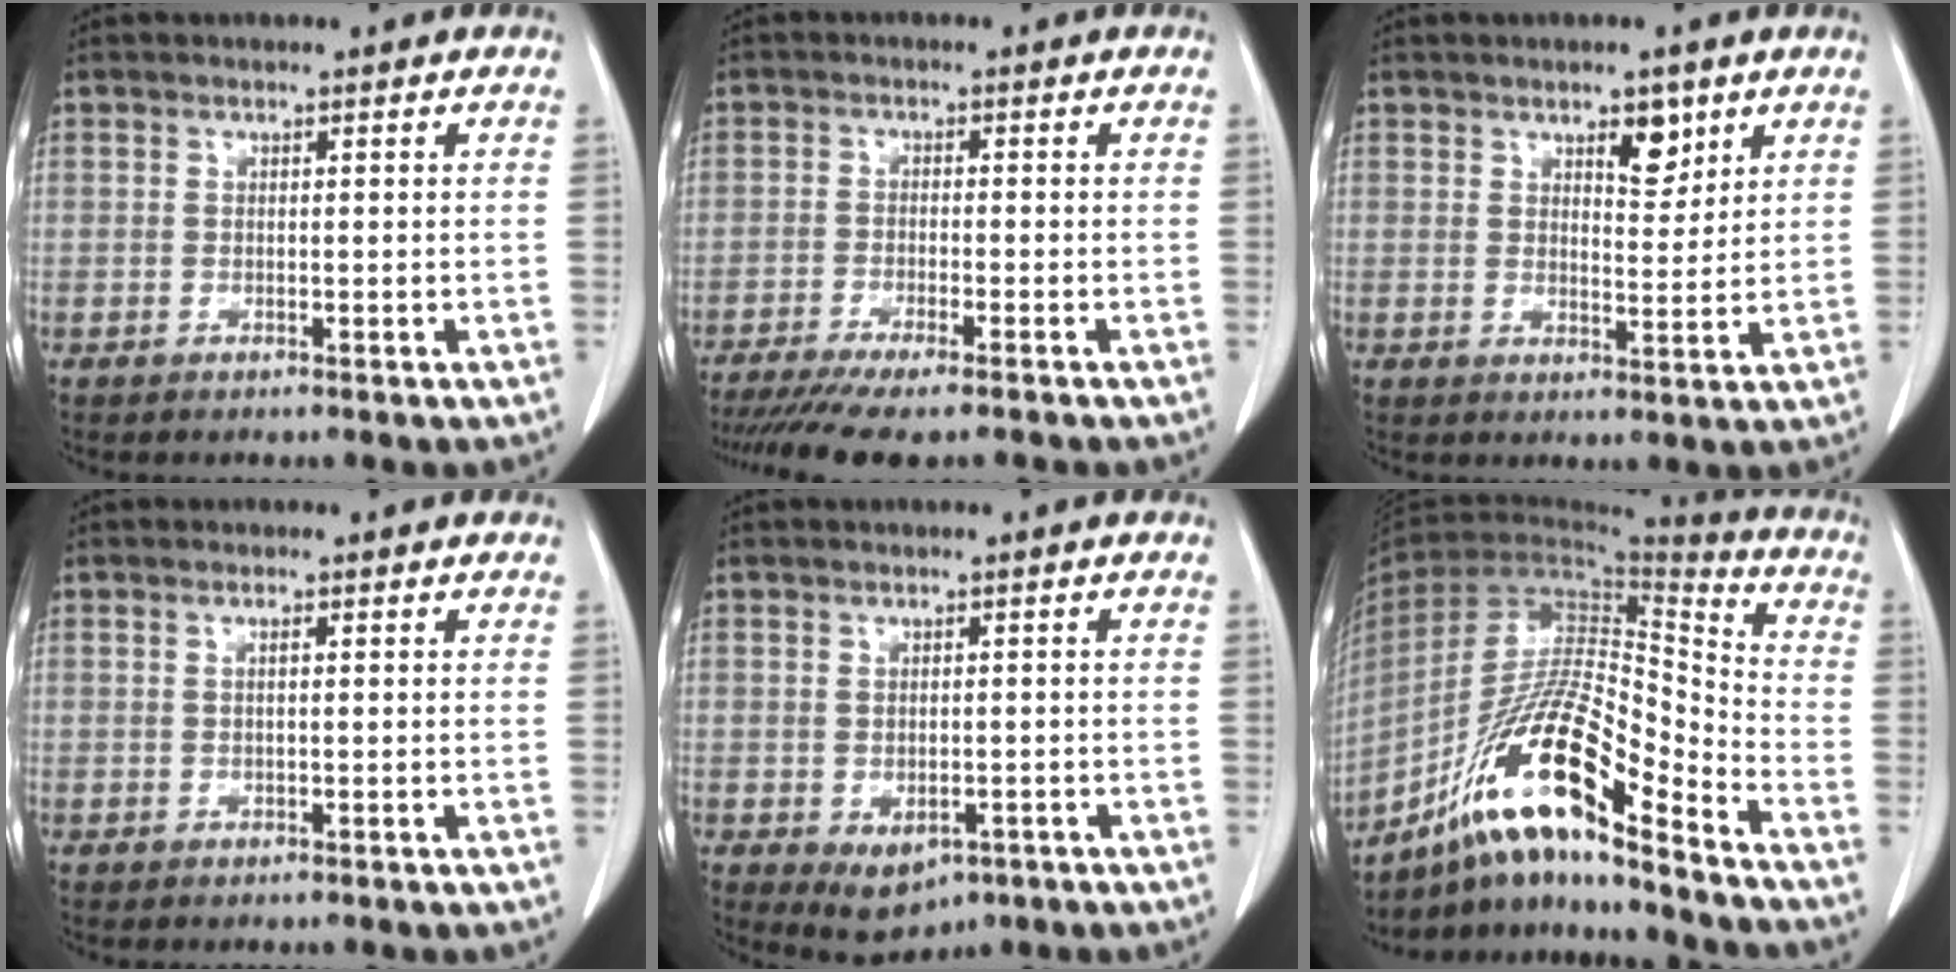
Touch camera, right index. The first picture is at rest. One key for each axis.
{"total": 11.1, "fx": -9.1, "fy": 0.8, "fz": 6.2, "tx": -0.086, "ty": -0.019, "tz": -0.141}
{"total": 4.4, "fx": 2.7, "fy": 1.8, "fz": 3.0, "tx": -0.040, "ty": -0.006, "tz": 0.041}
{"total": 0.9, "fx": 0.2, "fy": 0.1, "fz": 0.9, "tx": -0.017, "ty": 0.002, "tz": 0.003}
{"total": 5.0, "fx": -2.2, "fy": 3.3, "fz": 3.1, "tx": -0.046, "ty": -0.005, "tz": -0.018}
{"total": 17.2, "fx": -11.8, "fy": 2.0, "fz": 12.3, "tx": -0.230, "ty": 0.009, "tz": -0.212}